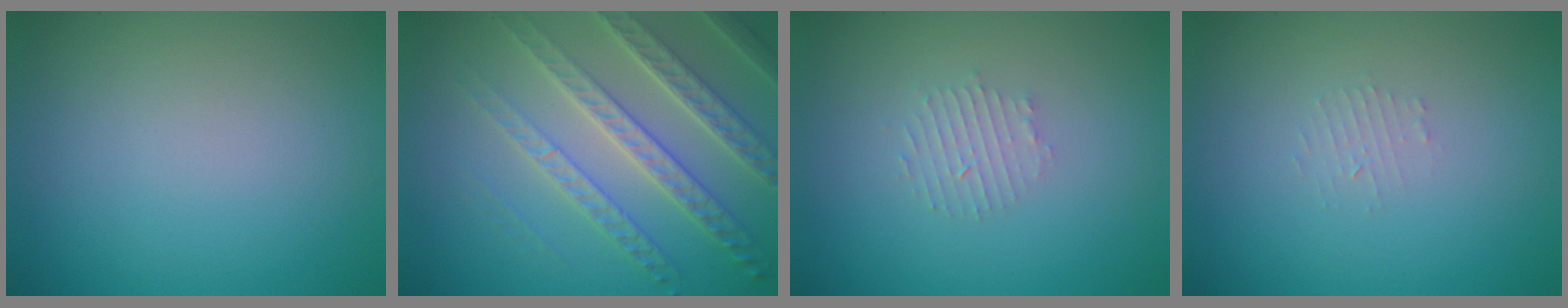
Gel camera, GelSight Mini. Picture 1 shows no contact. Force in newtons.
{"total": 7.0, "press": 5.0, "slide": 5.0}
{"total": 1.6, "press": 1.5, "slide": 0.3}
{"total": 0.9, "press": 0.9, "slide": 0.2}